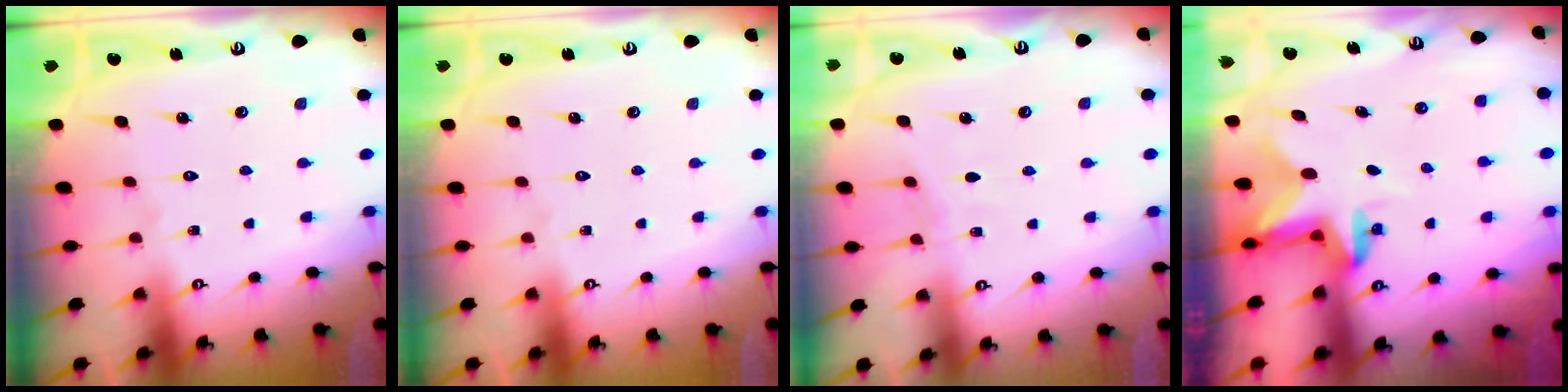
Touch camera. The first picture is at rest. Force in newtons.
{"total": 0.0}
{"total": 2.4, "press": 2.4, "slide": 0.3}
{"total": 2.7, "press": 2.6, "slide": 0.5}